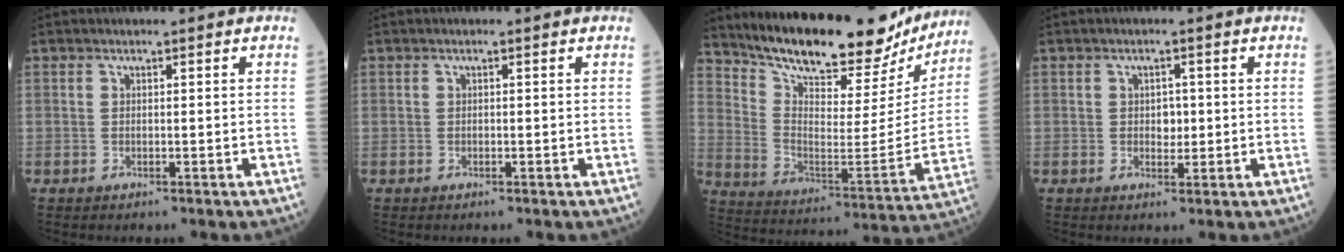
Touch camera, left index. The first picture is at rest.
{"total": 0.0}
{"total": 24.9, "force": [21.7, 7.1, 10.0], "torque": [-0.161, -0.030, 0.307]}
{"total": 2.1, "force": [0.1, 1.4, 1.5], "torque": [-0.022, 0.001, 0.003]}